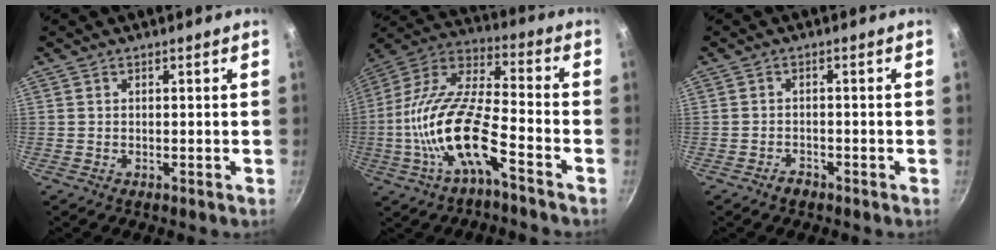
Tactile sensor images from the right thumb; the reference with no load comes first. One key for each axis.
{"total": 17.5, "fx": -6.9, "fy": 6.0, "fz": 15.0, "tx": -0.287, "ty": 0.052, "tz": -0.147}
{"total": 1.9, "fx": -1.4, "fy": 1.0, "fz": 0.6, "tx": -0.004, "ty": 0.019, "tz": -0.022}